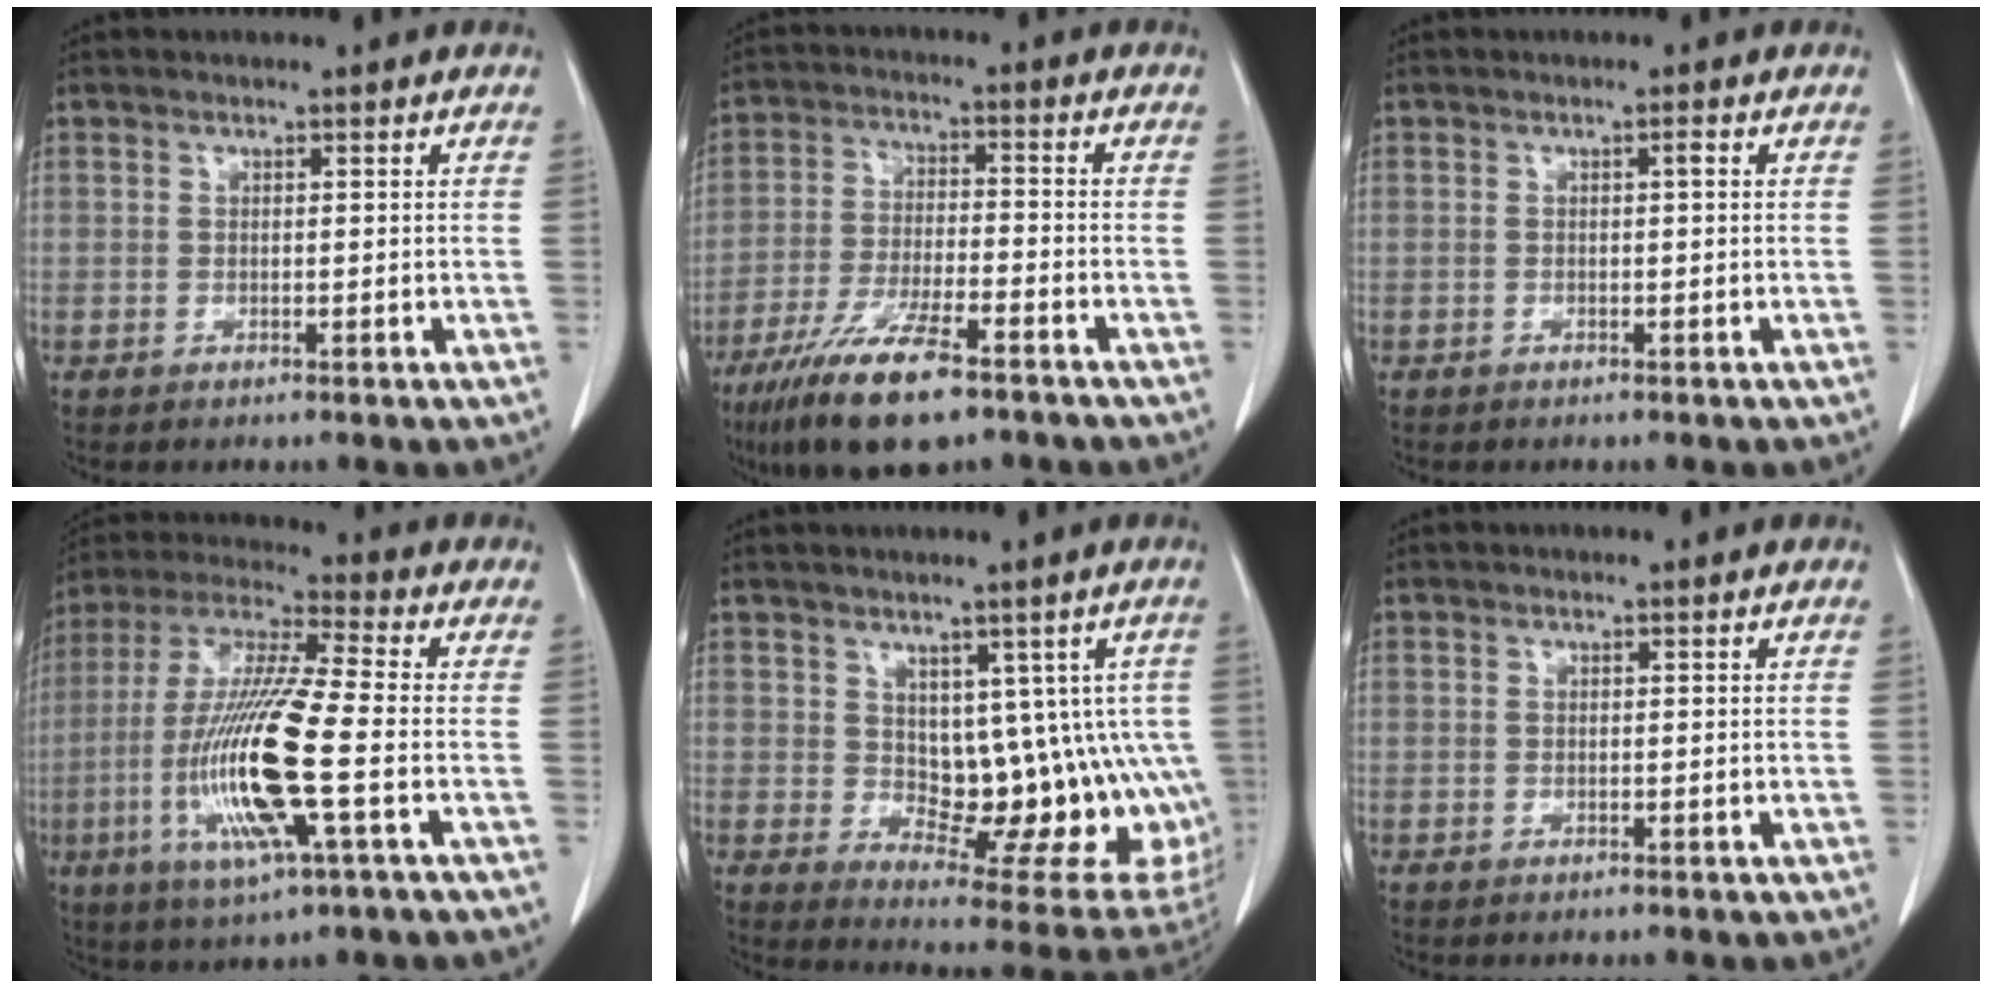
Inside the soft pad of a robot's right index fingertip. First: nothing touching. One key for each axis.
{"total": 12.8, "fx": -8.6, "fy": 2.4, "fz": 9.2, "tx": -0.176, "ty": -0.026, "tz": -0.150}
{"total": 0.7, "fx": 0.1, "fy": 0.0, "fz": 0.6, "tx": -0.012, "ty": 0.000, "tz": 0.002}
{"total": 17.2, "fx": -4.0, "fy": 1.2, "fz": 16.7, "tx": -0.351, "ty": -0.015, "tz": -0.078}
{"total": 14.4, "fx": 0.5, "fy": 7.5, "fz": 12.3, "tx": -0.126, "ty": 0.002, "tz": 0.027}
{"total": 0.0}